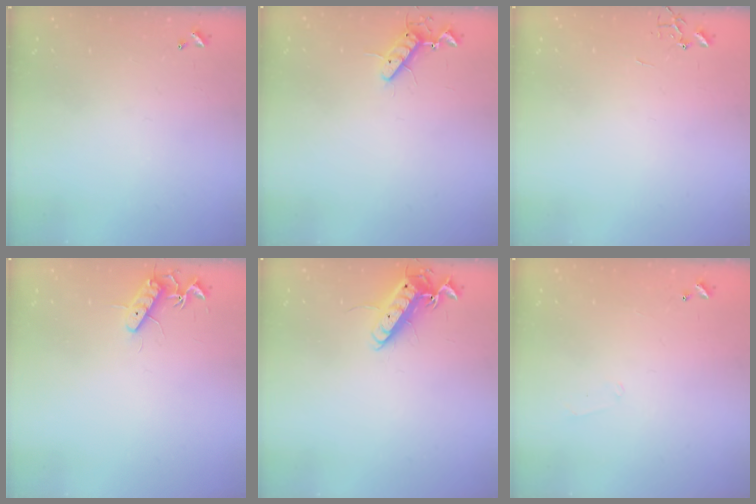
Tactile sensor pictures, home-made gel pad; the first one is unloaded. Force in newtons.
{"total": 8.5, "press": 8.4, "slide": 1.5}
{"total": 0.0}
{"total": 11.5, "press": 11.5, "slide": 1.0}
{"total": 13.2, "press": 13.1, "slide": 1.2}
{"total": 5.0, "press": 5.0, "slide": 0.9}